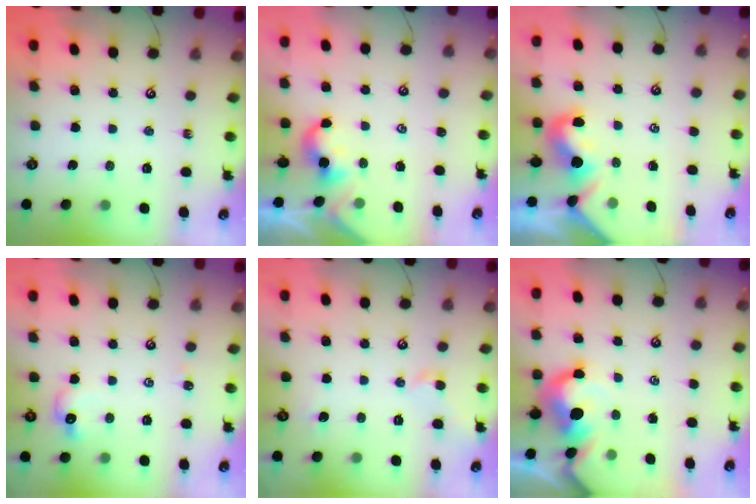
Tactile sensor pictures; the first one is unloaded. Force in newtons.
{"total": 0.7, "press": 0.7, "slide": 0.2}
{"total": 1.9, "press": 1.8, "slide": 0.6}
{"total": 3.9, "press": 3.8, "slide": 0.7}
{"total": 0.9, "press": 0.8, "slide": 0.4}
{"total": 4.0, "press": 3.8, "slide": 1.0}